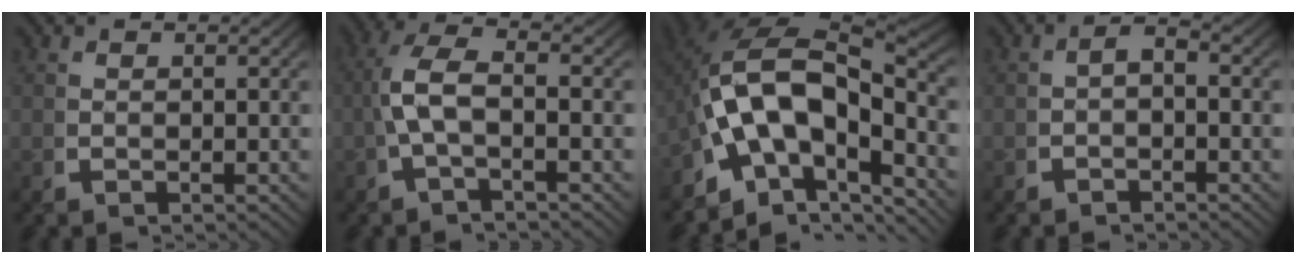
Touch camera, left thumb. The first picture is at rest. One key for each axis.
{"total": 4.7, "fx": -0.5, "fy": 2.1, "fz": 4.2, "tx": -0.102, "ty": -0.005, "tz": -0.008}
{"total": 16.6, "fx": -2.5, "fy": 11.1, "fz": 12.1, "tx": -0.253, "ty": -0.045, "tz": -0.025}
{"total": 1.7, "fx": -0.9, "fy": 0.9, "fz": 1.1, "tx": -0.020, "ty": -0.004, "tz": -0.014}